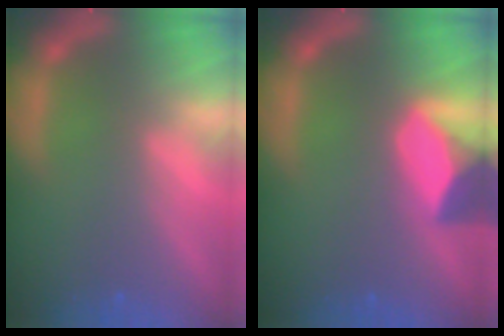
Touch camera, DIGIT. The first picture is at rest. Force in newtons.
{"total": 6.9}